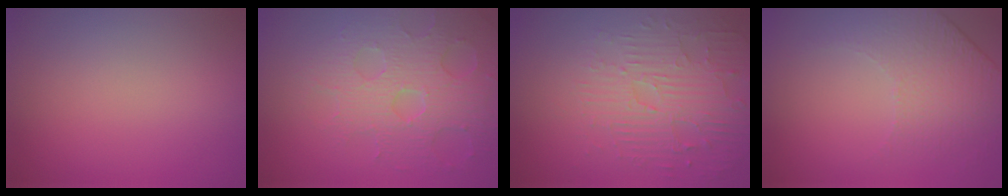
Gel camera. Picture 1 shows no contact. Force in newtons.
{"total": 6.1, "press": 5.1, "slide": 3.4}
{"total": 4.9, "press": 3.7, "slide": 3.2}
{"total": 4.7, "press": 3.1, "slide": 3.5}